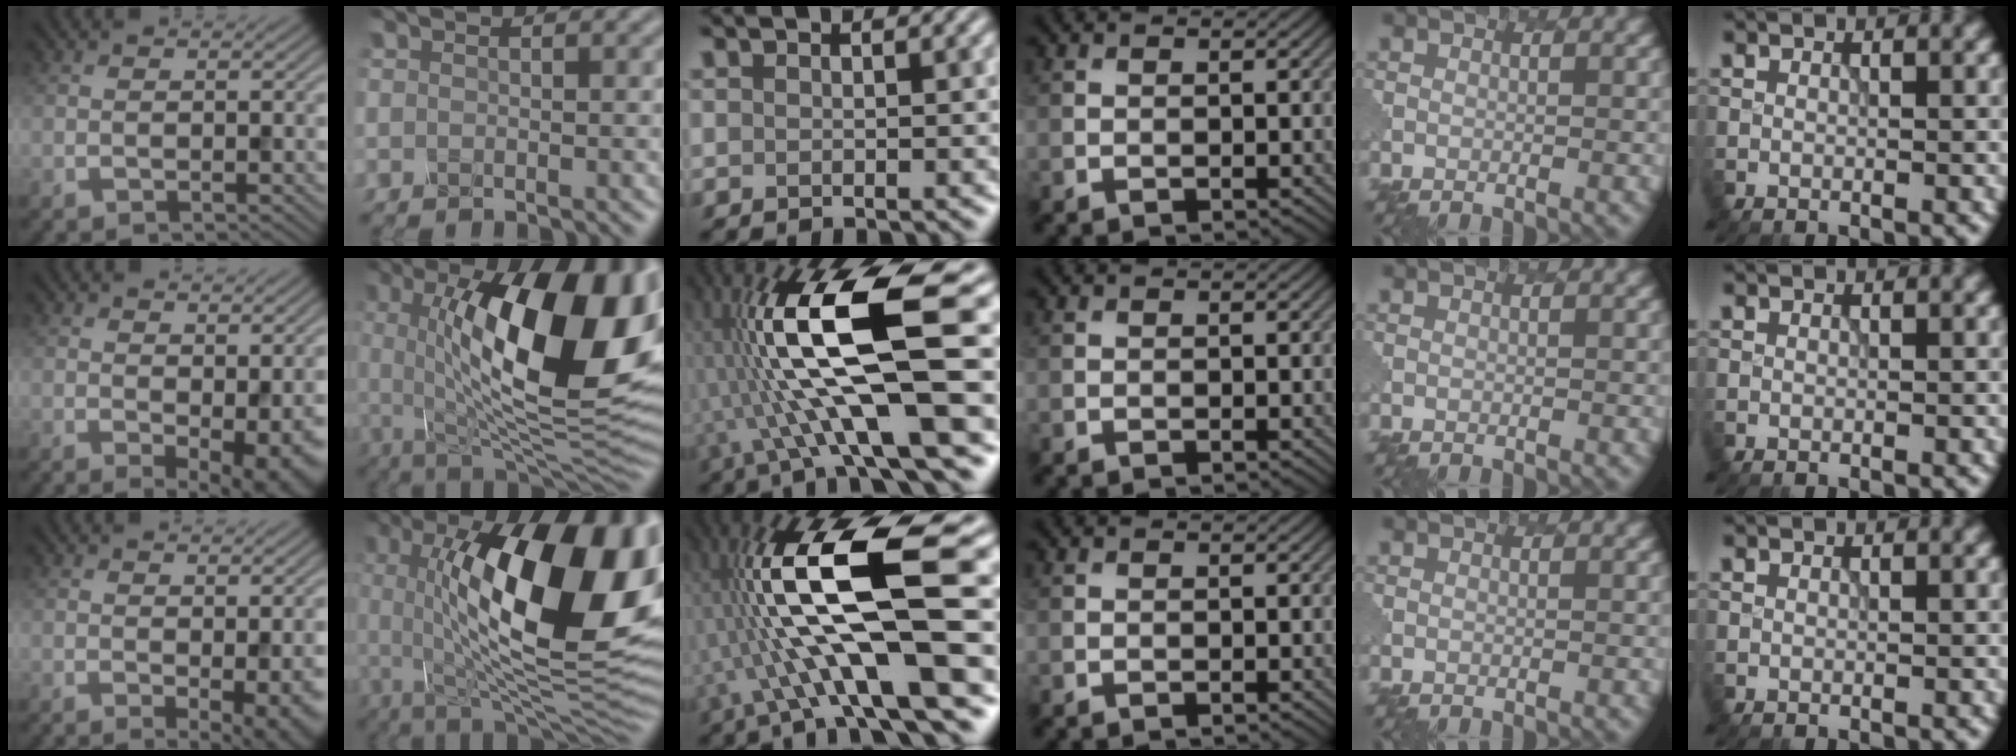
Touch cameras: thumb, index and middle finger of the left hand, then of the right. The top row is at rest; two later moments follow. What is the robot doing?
{"motion": "pour", "object": "mug"}